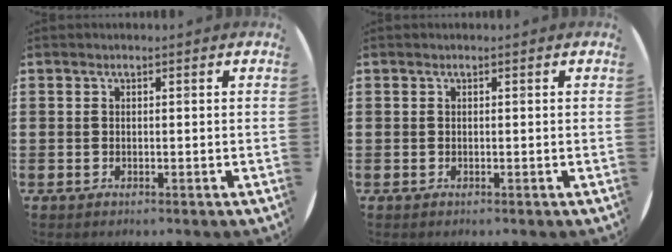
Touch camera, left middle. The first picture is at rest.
{"total": 0.0}